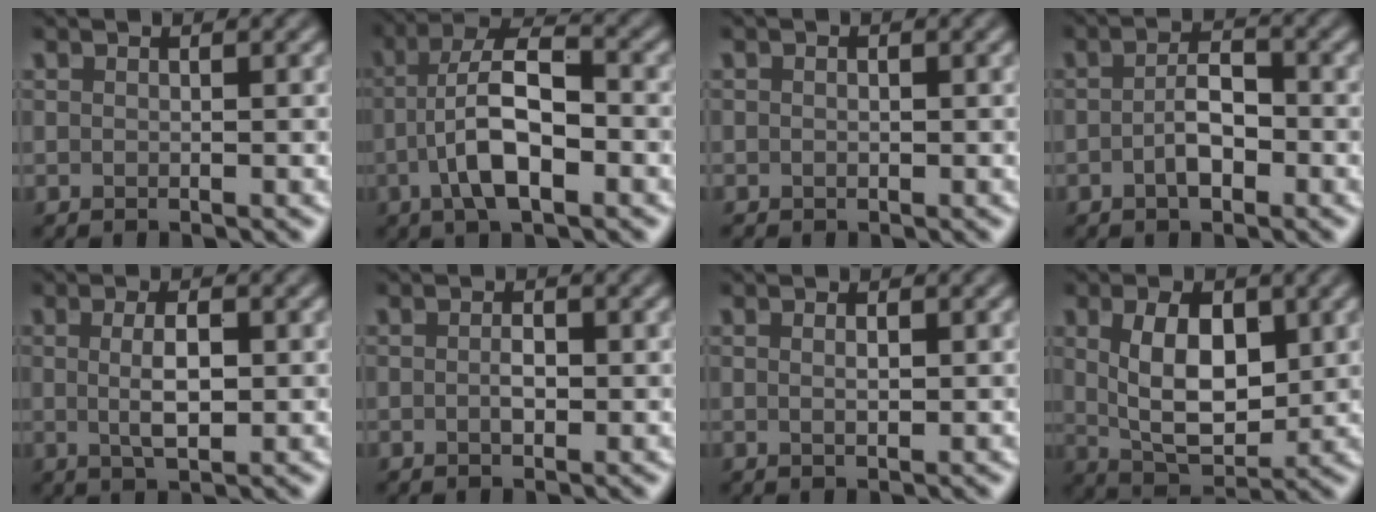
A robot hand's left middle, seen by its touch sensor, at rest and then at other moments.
{"total": 6.9, "force": [-2.1, 2.4, 6.1], "torque": [-0.112, 0.015, -0.045]}
{"total": 0.7, "force": [0.0, 0.7, 0.1], "torque": [0.007, -0.005, 0.000]}
{"total": 2.8, "force": [-1.0, 1.2, 2.3], "torque": [-0.040, 0.005, -0.023]}
{"total": 3.2, "force": [0.2, 1.0, 3.0], "torque": [-0.060, -0.001, 0.004]}
{"total": 1.4, "force": [0.0, 0.7, 1.2], "torque": [-0.021, 0.000, -0.002]}
{"total": 1.0, "force": [0.3, 0.4, 0.9], "torque": [-0.017, -0.001, 0.006]}
{"total": 6.8, "force": [1.2, 3.8, 5.5], "torque": [-0.101, -0.003, 0.028]}